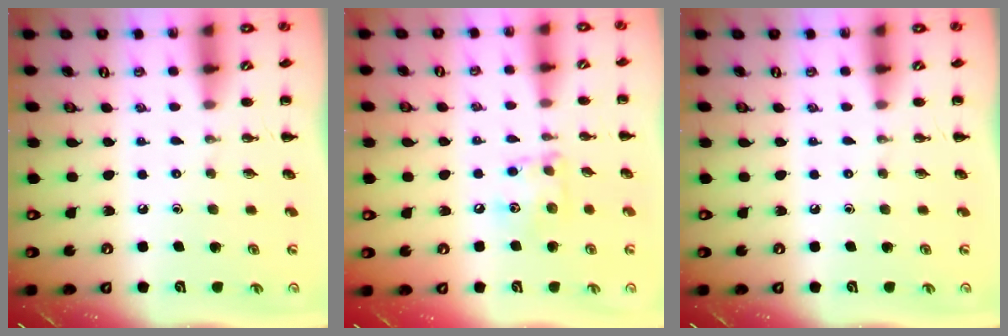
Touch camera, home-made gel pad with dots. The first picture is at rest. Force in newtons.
{"total": 8.8, "press": 8.8, "slide": 0.4}
{"total": 0.0}